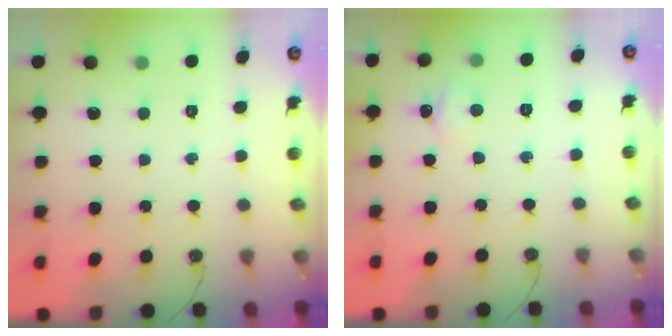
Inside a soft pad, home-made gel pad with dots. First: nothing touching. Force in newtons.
{"total": 3.5, "press": 3.4, "slide": 0.6}